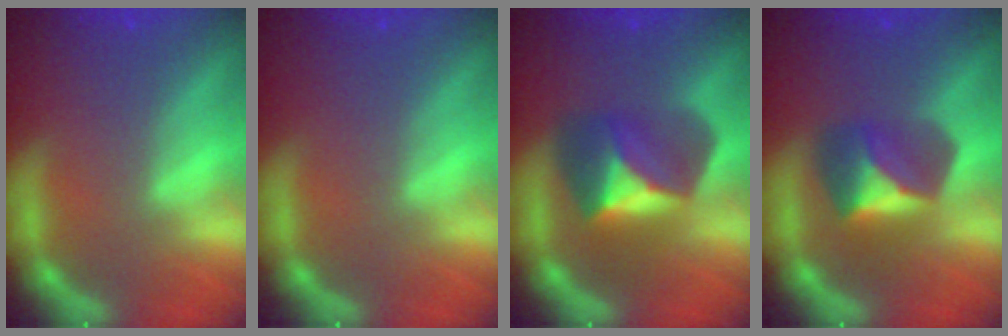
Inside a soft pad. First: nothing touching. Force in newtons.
{"total": 0.0}
{"total": 6.4}
{"total": 4.9}